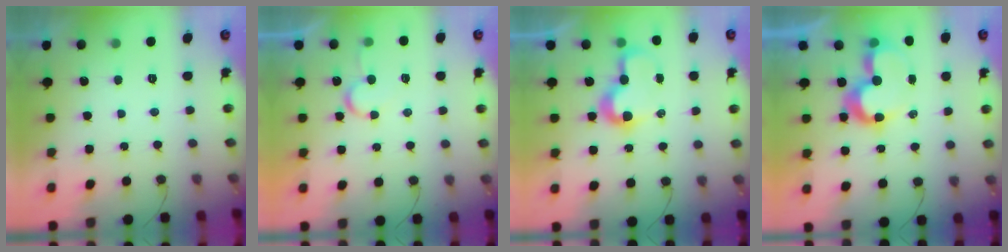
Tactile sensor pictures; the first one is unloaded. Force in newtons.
{"total": 6.4, "press": 6.4, "slide": 0.6}
{"total": 8.5, "press": 8.5, "slide": 0.1}
{"total": 9.5, "press": 9.0, "slide": 2.9}